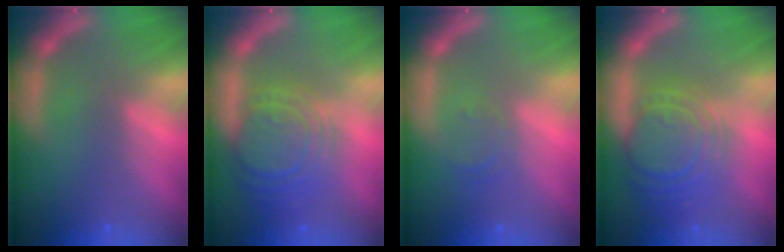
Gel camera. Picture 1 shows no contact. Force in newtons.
{"total": 8.5}
{"total": 1.5}
{"total": 9.1}